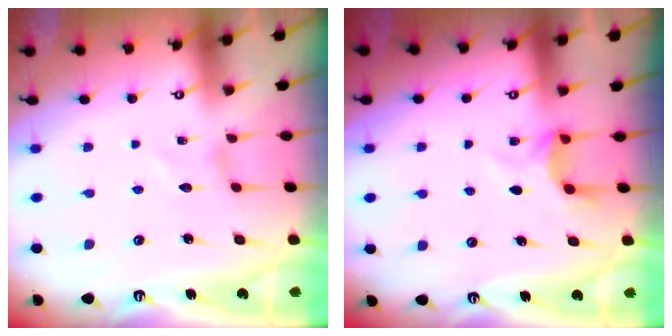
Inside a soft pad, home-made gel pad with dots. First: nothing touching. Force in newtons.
{"total": 4.3, "press": 4.3, "slide": 0.8}